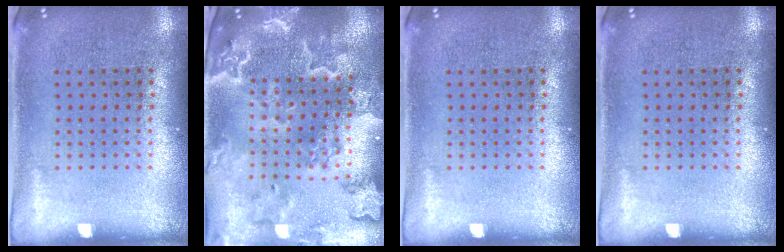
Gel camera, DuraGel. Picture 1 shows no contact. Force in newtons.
{"total": 3.9, "press": 3.3, "slide": 2.0}
{"total": 0.0}
{"total": 0.0}